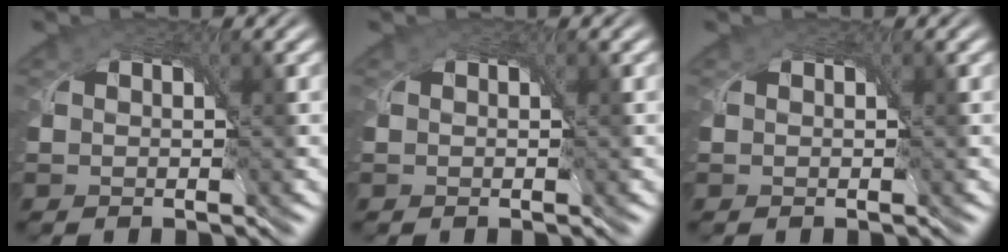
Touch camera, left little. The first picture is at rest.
{"total": 0.0}
{"total": 0.0}